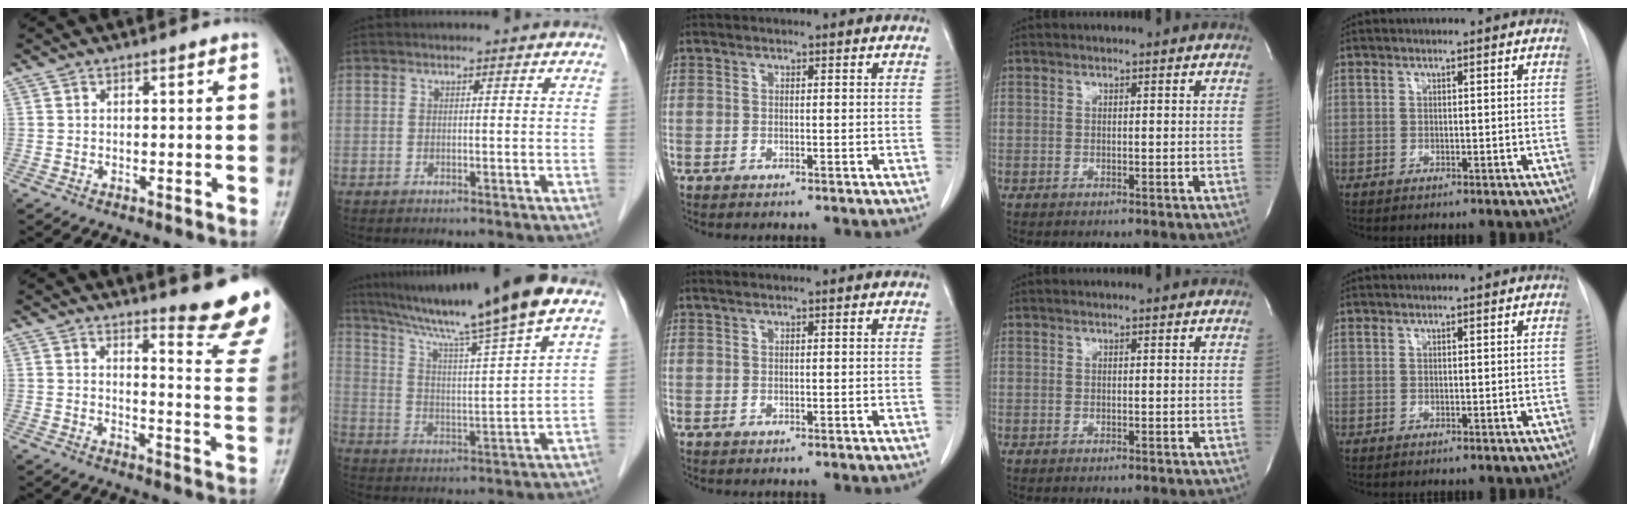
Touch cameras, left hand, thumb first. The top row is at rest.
{"thumb": {"total": 12.7, "force": [11.0, 0.9, 6.2], "torque": [-0.056, -0.125, 0.123]}, "index": {"total": 17.9, "force": [14.0, -1.7, 11.1], "torque": [-0.189, 0.005, 0.221]}, "middle": {"total": 0.8, "force": [0.6, -0.2, 0.5], "torque": [-0.015, 0.009, 0.018]}}